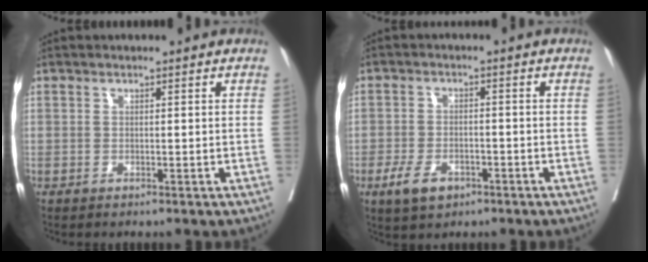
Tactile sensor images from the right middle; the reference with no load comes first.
{"total": 5.2, "force": [-2.9, 2.8, 3.2], "torque": [-0.065, 0.000, -0.046]}